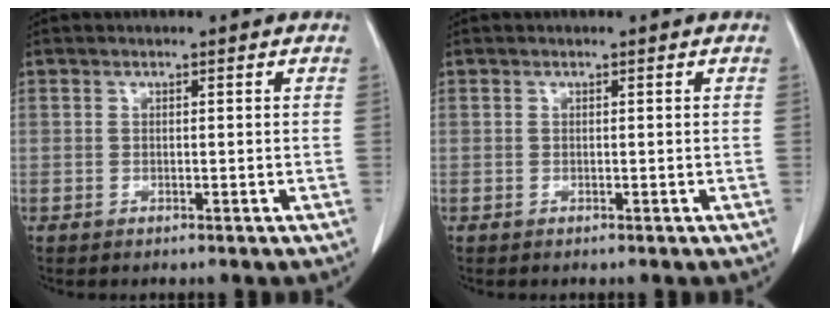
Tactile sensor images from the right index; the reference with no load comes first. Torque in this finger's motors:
{"motor_torque": [0.01, -0.01, 0.01, 0.00]}